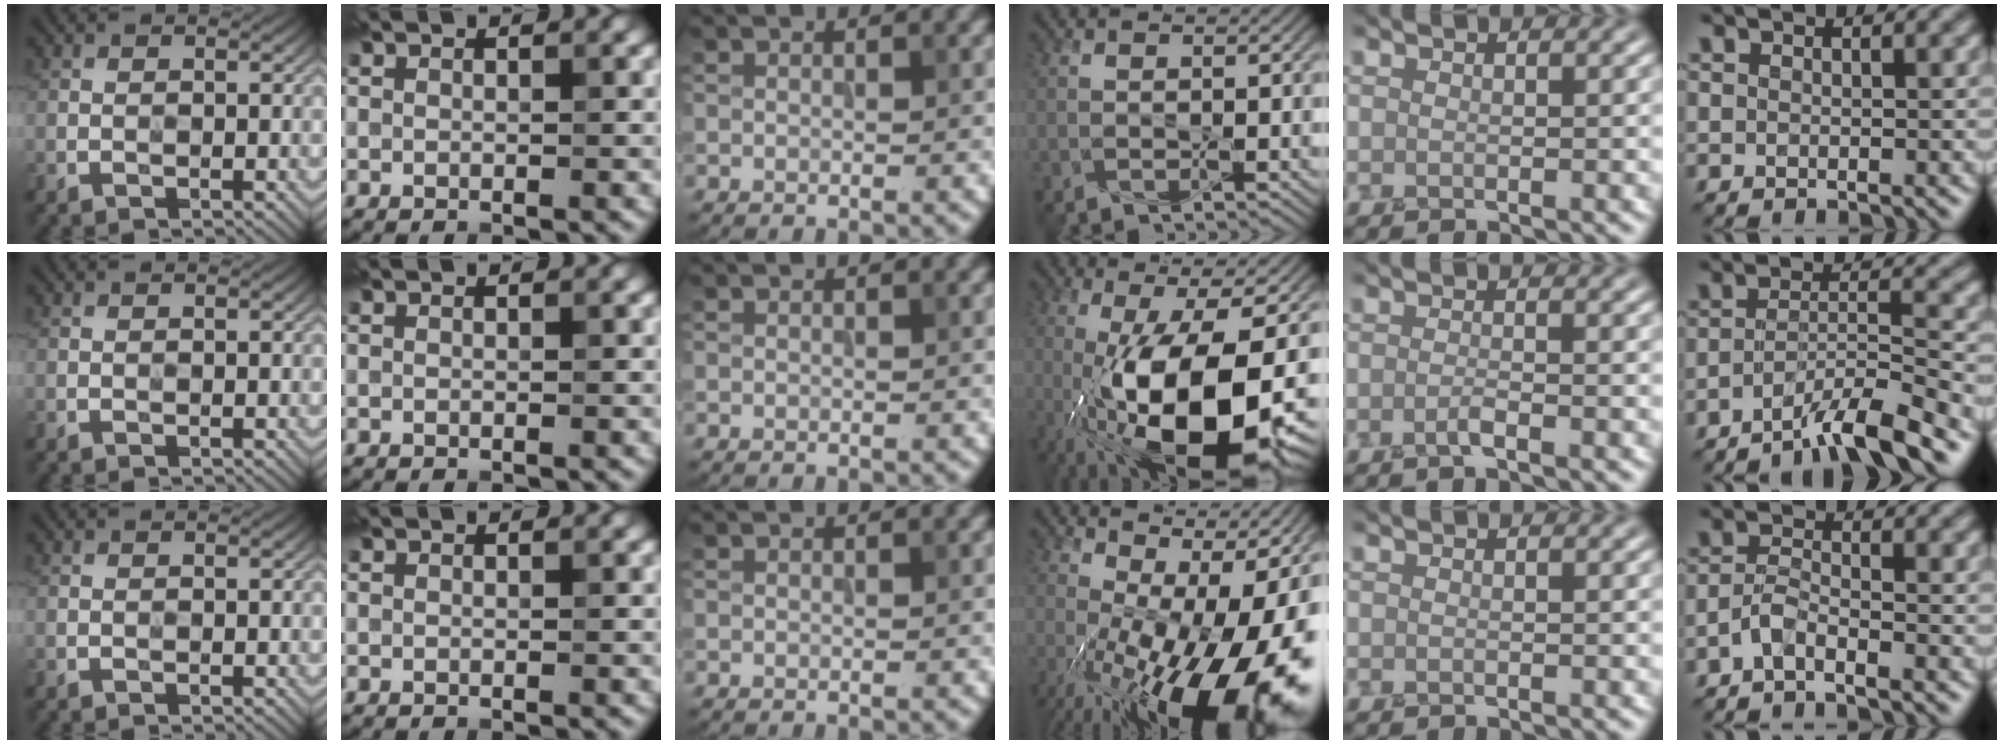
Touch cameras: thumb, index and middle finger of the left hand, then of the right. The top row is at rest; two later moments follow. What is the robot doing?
{"motion": "press", "object": "grip strengthener"}